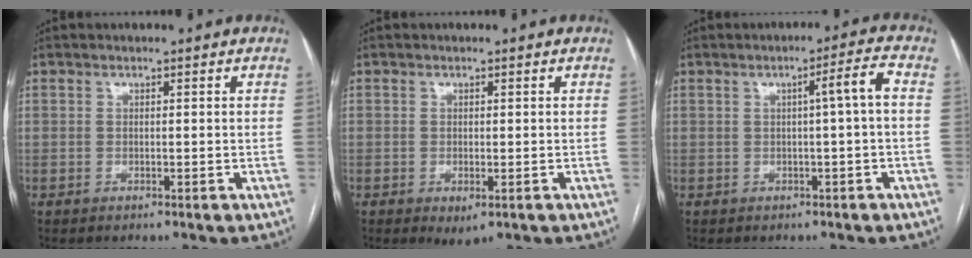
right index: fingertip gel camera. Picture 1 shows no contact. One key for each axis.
{"total": 2.3, "fx": -1.0, "fy": 0.9, "fz": 1.9, "tx": -0.024, "ty": -0.003, "tz": -0.006}
{"total": 3.9, "fx": 0.1, "fy": -0.6, "fz": 3.8, "tx": -0.054, "ty": 0.008, "tz": 0.004}